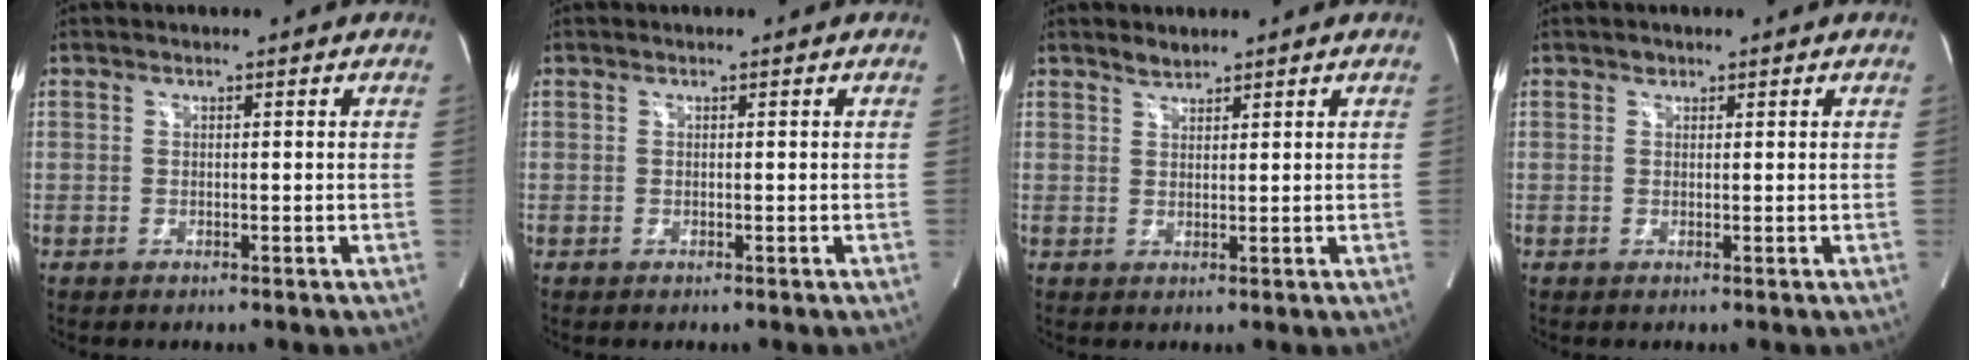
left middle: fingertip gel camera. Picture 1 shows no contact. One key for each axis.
{"total": 0.0}
{"total": 1.6, "fx": 1.6, "fy": 0.4, "fz": 0.2, "tx": -0.006, "ty": 0.001, "tz": 0.030}
{"total": 0.7, "fx": 0.5, "fy": 0.4, "fz": 0.1, "tx": 0.000, "ty": -0.003, "tz": 0.006}